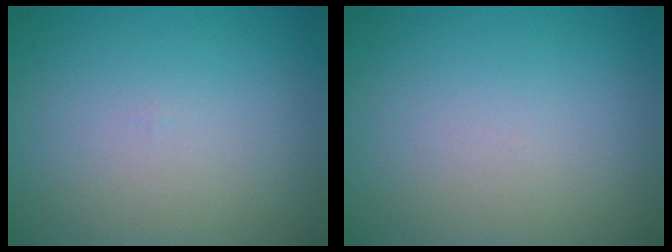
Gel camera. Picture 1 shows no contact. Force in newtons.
{"total": 0.0}